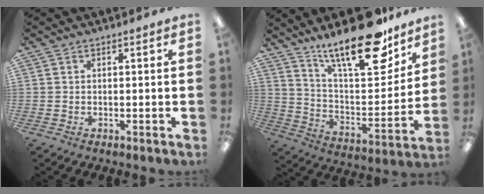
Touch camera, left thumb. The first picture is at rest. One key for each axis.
{"total": 23.2, "fx": 17.6, "fy": 6.6, "fz": 13.7, "tx": -0.218, "ty": -0.120, "tz": 0.294}